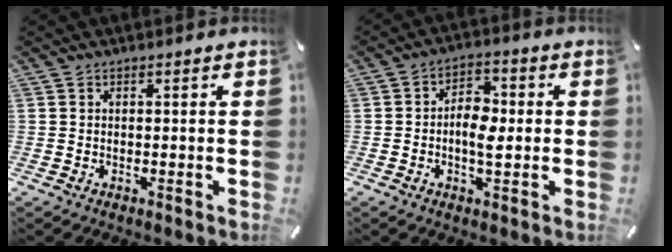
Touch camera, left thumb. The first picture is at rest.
{"total": 6.7, "force": [-1.0, 4.0, 5.3], "torque": [-0.087, 0.007, -0.022]}